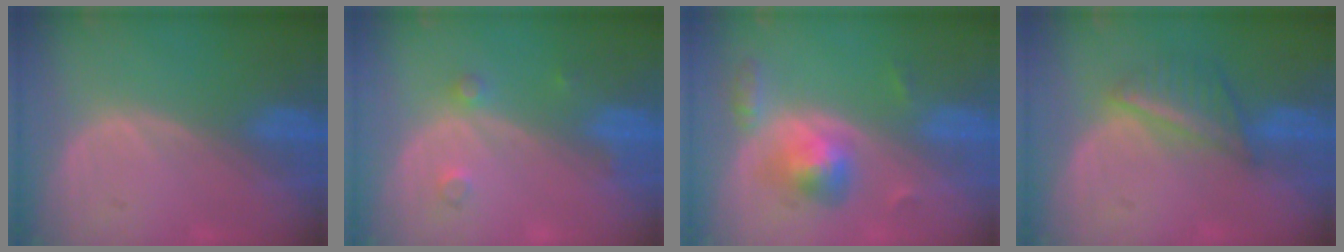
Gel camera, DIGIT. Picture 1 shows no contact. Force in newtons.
{"total": 2.0, "press": 2.0, "slide": 0.2}
{"total": 5.1, "press": 5.1, "slide": 0.9}
{"total": 5.6, "press": 5.3, "slide": 1.7}